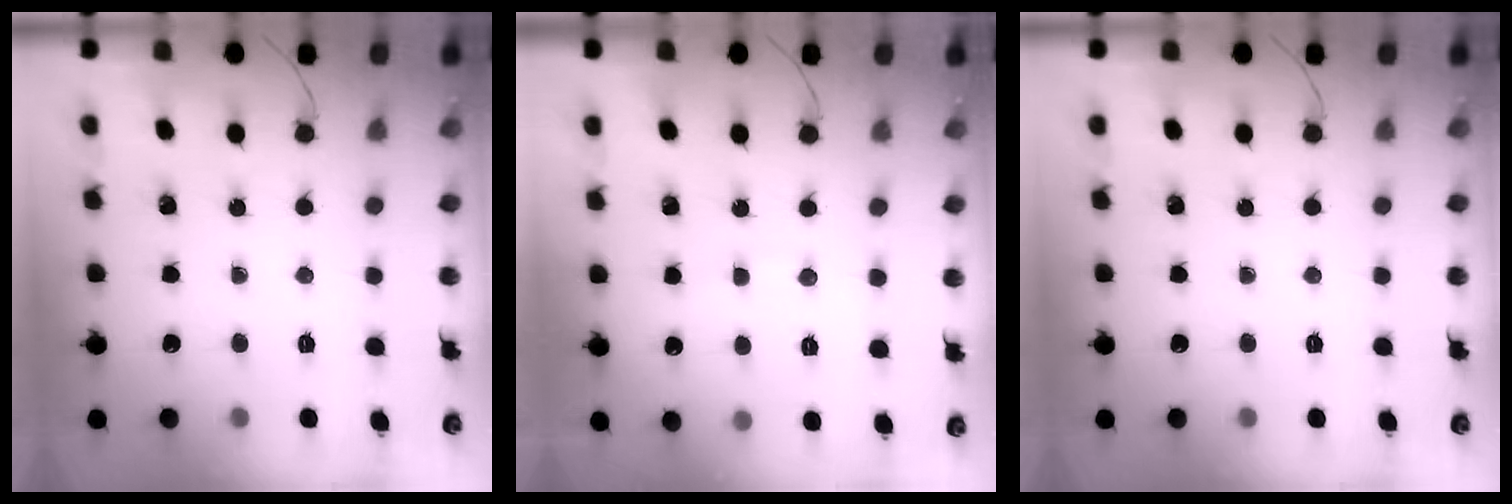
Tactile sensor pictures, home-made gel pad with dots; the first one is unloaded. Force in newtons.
{"total": 5.9, "press": 5.9, "slide": 0.9}
{"total": 0.0}